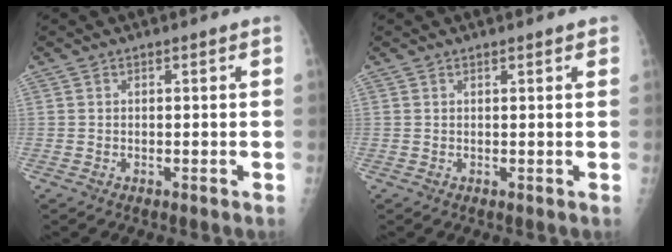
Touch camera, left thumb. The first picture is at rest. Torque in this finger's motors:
{"motor_torque": [0.01, 0.00, -0.02, -0.01, 0.00]}